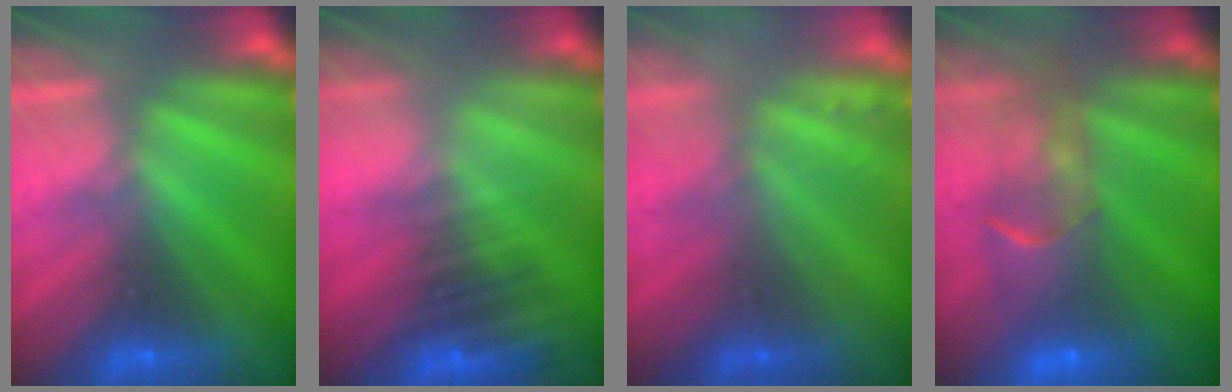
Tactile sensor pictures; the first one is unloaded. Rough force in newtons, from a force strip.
{"total": 5.1}
{"total": 2.2}
{"total": 5.8}